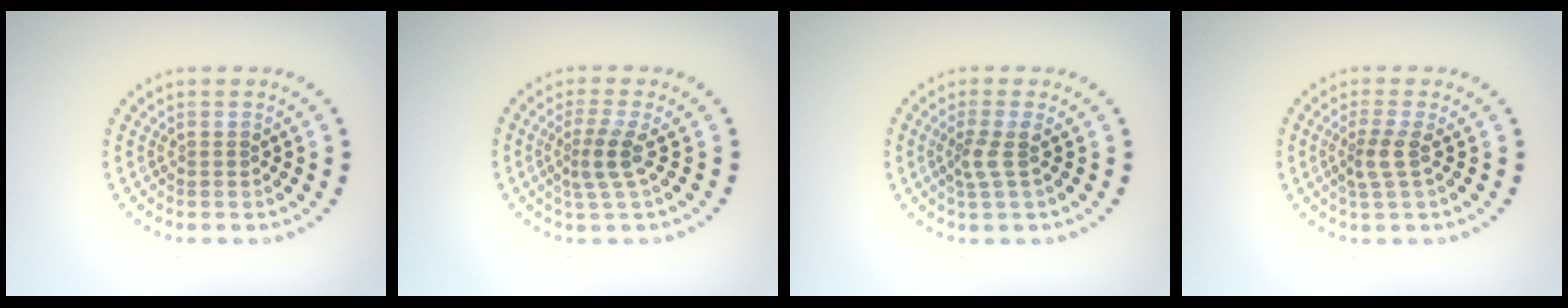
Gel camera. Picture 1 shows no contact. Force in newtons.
{"total": 2.4, "press": 1.7, "slide": 1.7}
{"total": 2.0, "press": 1.4, "slide": 1.4}
{"total": 2.0, "press": 1.6, "slide": 1.2}